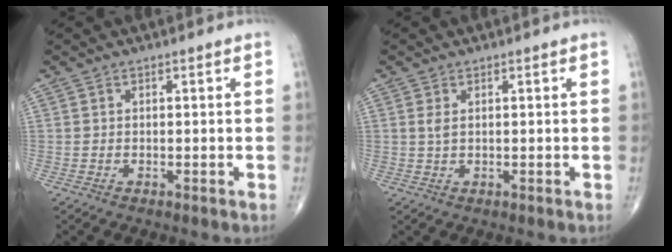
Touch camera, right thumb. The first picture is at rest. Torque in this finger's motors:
{"motor_torque": [0.28, 0.59, 0.43, 0.23, -0.02]}